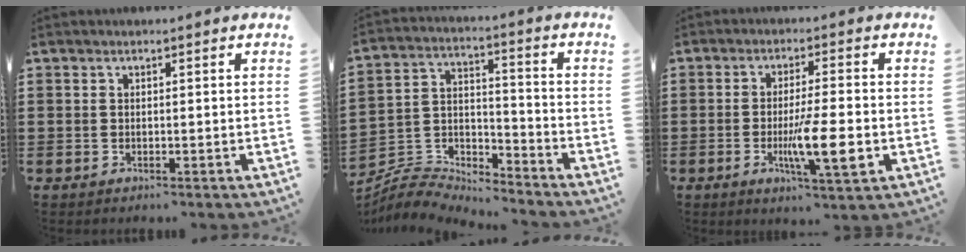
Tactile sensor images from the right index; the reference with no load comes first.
{"total": 6.3, "force": [-6.0, 1.6, 0.7], "torque": [-0.036, 0.002, -0.127]}
{"total": 9.5, "force": [-2.3, 1.6, 9.0], "torque": [-0.165, -0.013, -0.038]}